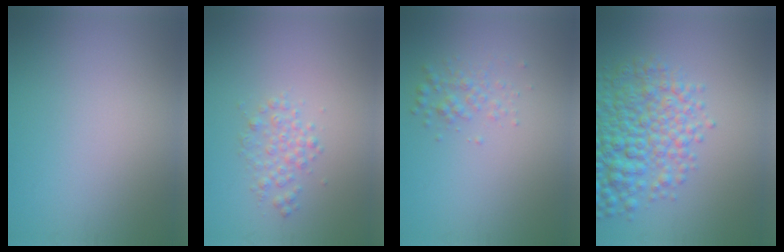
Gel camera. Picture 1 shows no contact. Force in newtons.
{"total": 1.9, "press": 1.9, "slide": 0.0}
{"total": 1.7, "press": 1.7, "slide": 0.1}
{"total": 7.0, "press": 7.0, "slide": 0.2}